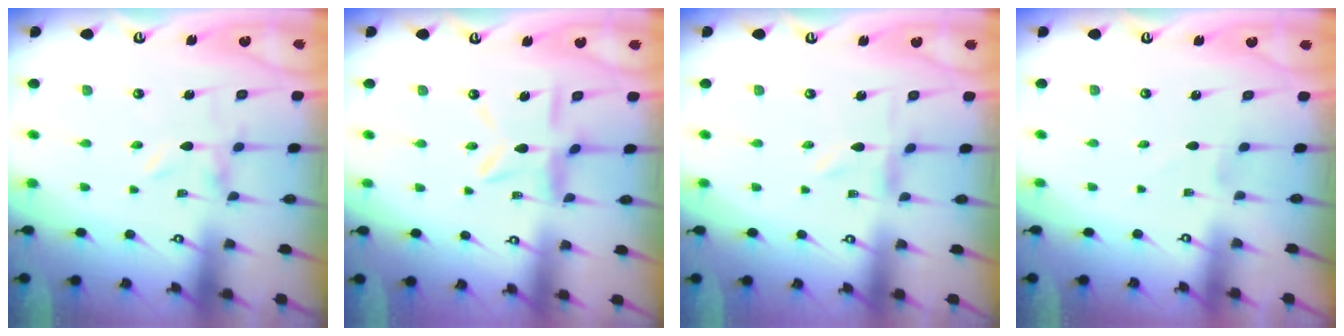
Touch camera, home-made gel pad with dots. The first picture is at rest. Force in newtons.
{"total": 10.1, "press": 10.0, "slide": 1.0}
{"total": 0.0}
{"total": 1.3, "press": 1.3, "slide": 0.1}